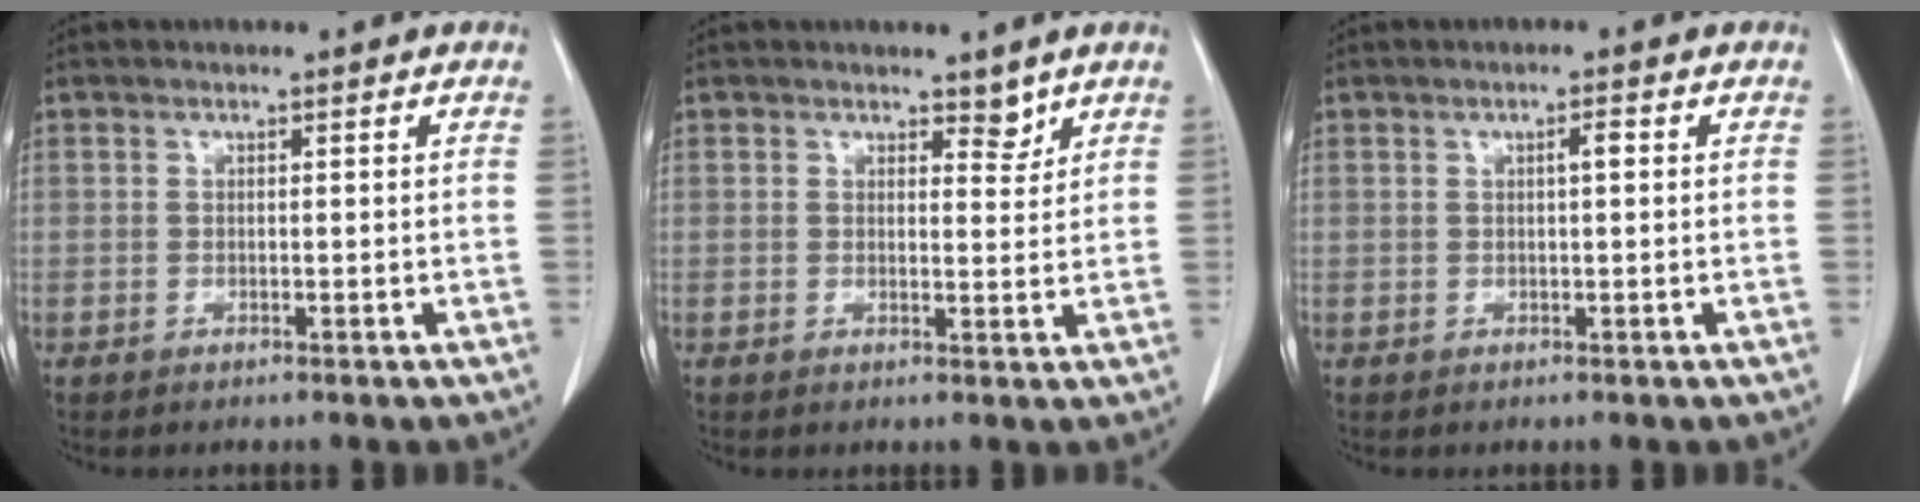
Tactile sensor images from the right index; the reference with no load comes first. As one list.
[{"total": 2.0, "force": [1.5, 1.0, 0.8], "torque": [-0.003, -0.003, 0.019]}, {"total": 1.4, "force": [0.2, 0.2, 1.4], "torque": [-0.021, 0.005, 0.002]}]